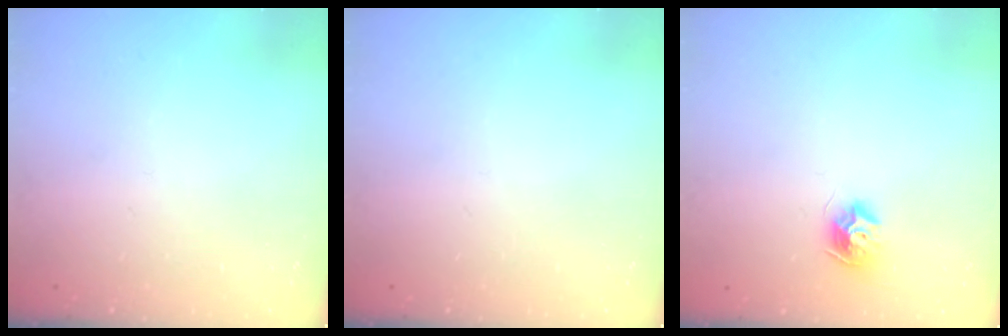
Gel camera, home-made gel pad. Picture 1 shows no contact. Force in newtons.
{"total": 0.0}
{"total": 8.7, "press": 8.7, "slide": 0.0}